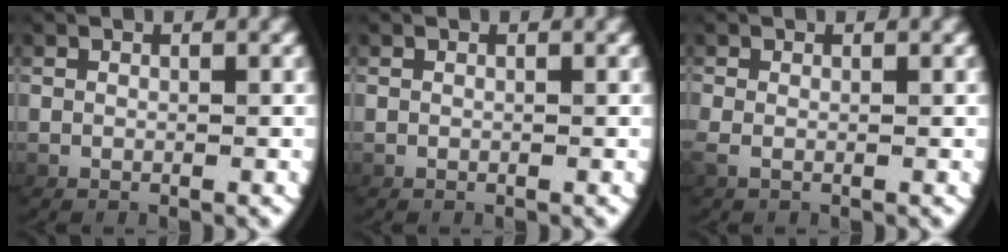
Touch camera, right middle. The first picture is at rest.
{"total": 0.0}
{"total": 0.7, "force": [0.0, 0.1, 0.7], "torque": [-0.025, -0.004, 0.004]}